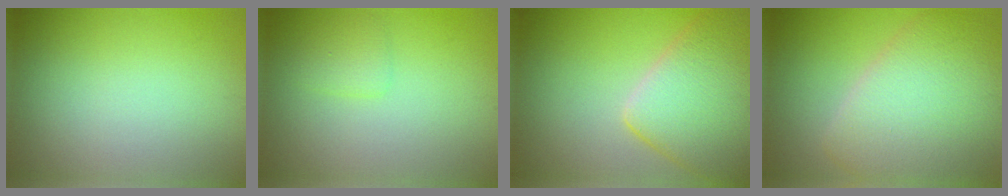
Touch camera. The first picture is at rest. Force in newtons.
{"total": 1.4, "press": 1.4, "slide": 0.1}
{"total": 8.4, "press": 8.4, "slide": 0.6}
{"total": 9.3, "press": 9.2, "slide": 0.8}